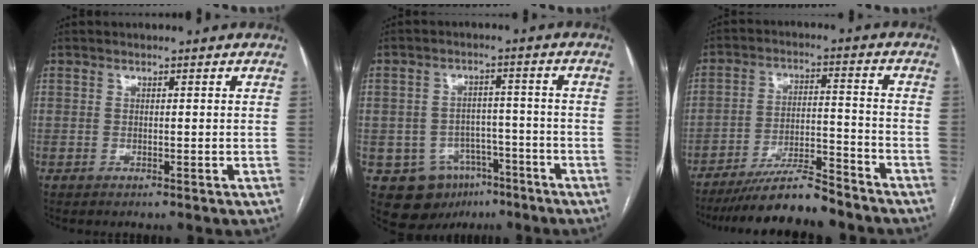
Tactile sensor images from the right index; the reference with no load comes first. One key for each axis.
{"total": 9.8, "fx": -5.1, "fy": 7.7, "fz": 3.2, "tx": -0.049, "ty": 0.020, "tz": -0.067}
{"total": 11.3, "fx": -10.1, "fy": 1.1, "fz": 5.0, "tx": -0.078, "ty": 0.001, "tz": -0.172}